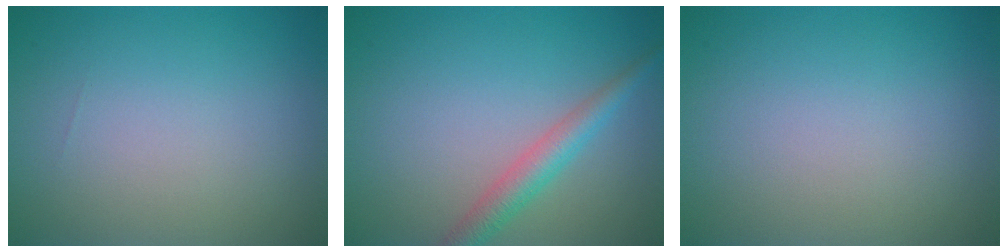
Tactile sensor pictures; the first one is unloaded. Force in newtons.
{"total": 2.9, "press": 2.9, "slide": 0.1}
{"total": 0.0}